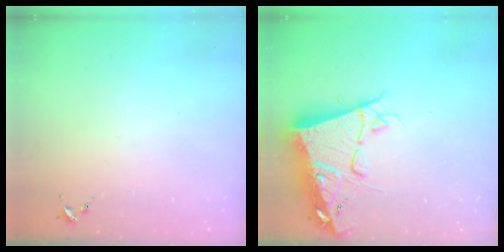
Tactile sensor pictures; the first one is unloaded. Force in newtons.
{"total": 18.3, "press": 18.1, "slide": 2.1}